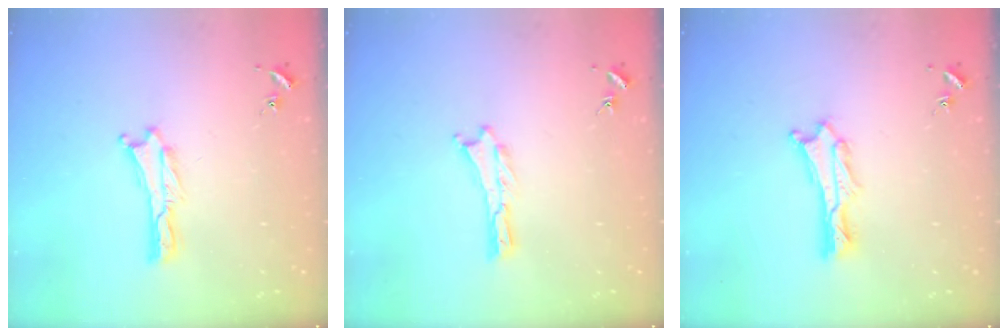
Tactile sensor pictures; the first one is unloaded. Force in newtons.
{"total": 0.0}
{"total": 1.1, "press": 1.1, "slide": 0.2}